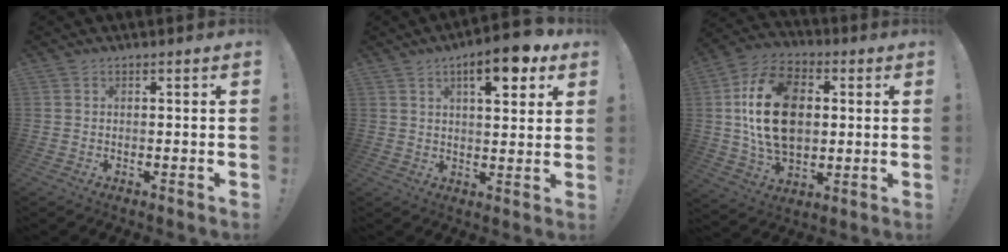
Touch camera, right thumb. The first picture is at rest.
{"total": 11.3, "force": [6.0, 3.9, 8.8], "torque": [-0.109, -0.027, 0.093]}
{"total": 22.1, "force": [2.7, 15.5, 15.5], "torque": [-0.268, -0.002, 0.052]}